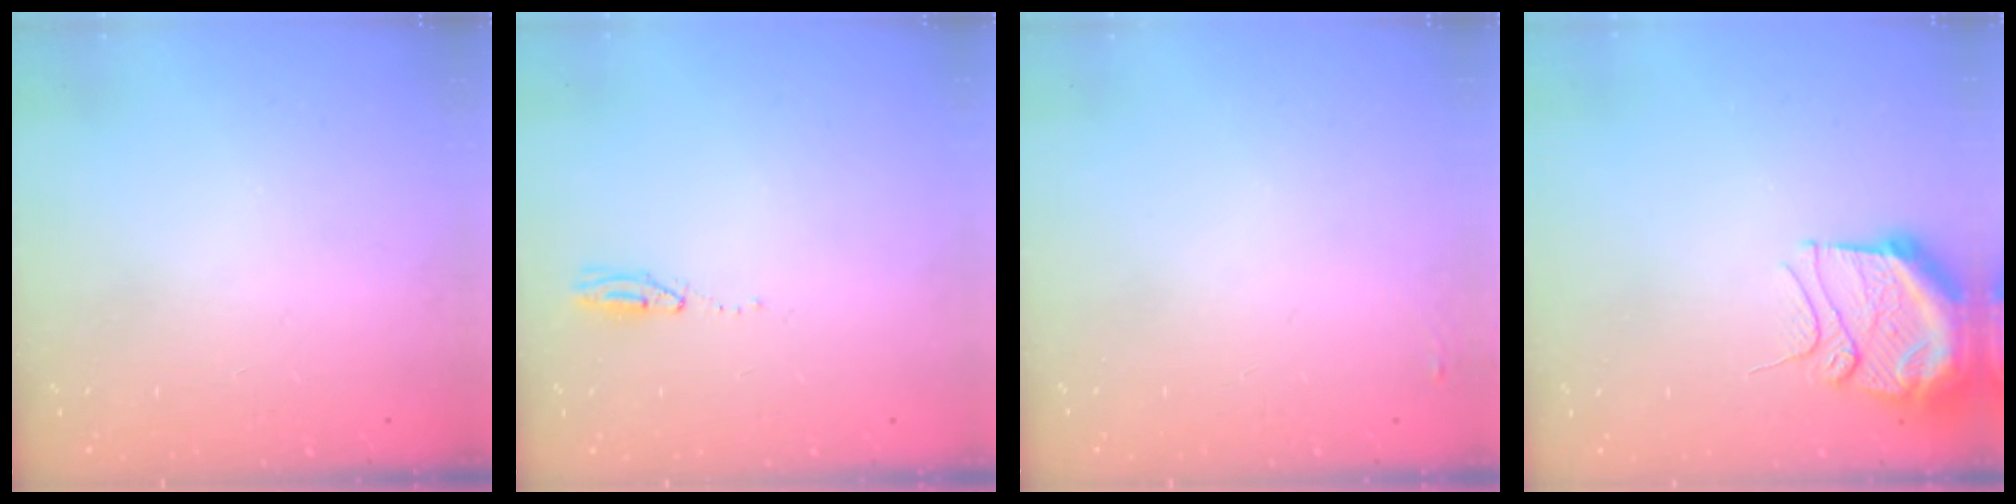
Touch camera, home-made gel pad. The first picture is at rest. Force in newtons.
{"total": 3.5, "press": 3.1, "slide": 1.6}
{"total": 8.1, "press": 2.7, "slide": 7.7}
{"total": 14.7, "press": 12.8, "slide": 7.3}